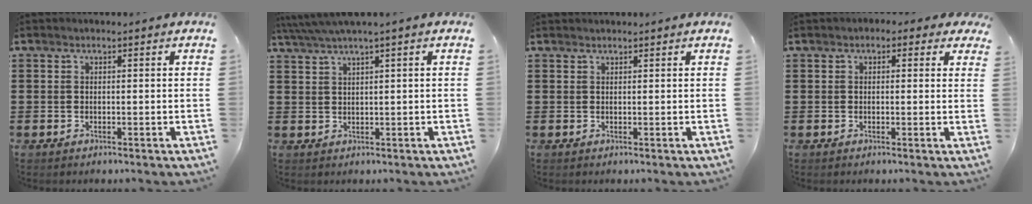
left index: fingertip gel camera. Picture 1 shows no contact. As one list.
[{"total": 2.2, "force": [1.3, -0.4, 1.7], "torque": [-0.035, 0.000, 0.023]}, {"total": 0.6, "force": [0.6, 0.0, 0.1], "torque": [-0.003, 0.000, 0.012]}, {"total": 1.2, "force": [0.4, 1.0, 0.6], "torque": [-0.008, 0.005, 0.003]}]